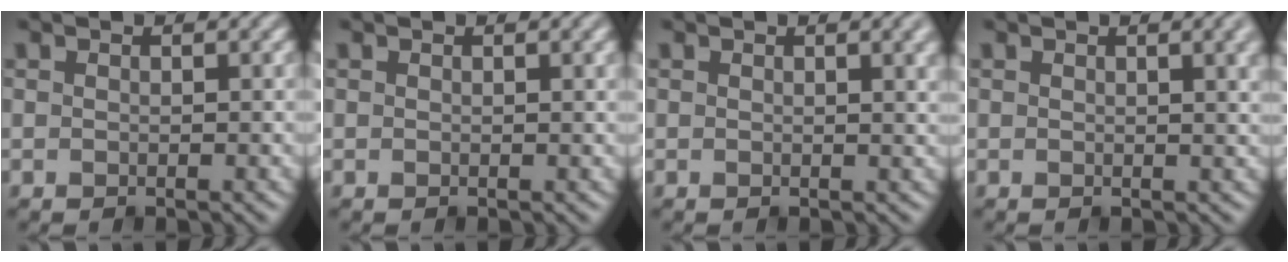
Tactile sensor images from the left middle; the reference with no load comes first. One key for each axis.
{"total": 1.7, "fx": 1.0, "fy": 0.4, "fz": 1.3, "tx": -0.013, "ty": 0.005, "tz": 0.014}
{"total": 4.5, "fx": 2.4, "fy": 1.6, "fz": 3.5, "tx": -0.032, "ty": 0.016, "tz": 0.028}
{"total": 5.6, "fx": 2.9, "fy": 2.2, "fz": 4.2, "tx": -0.035, "ty": 0.020, "tz": 0.030}